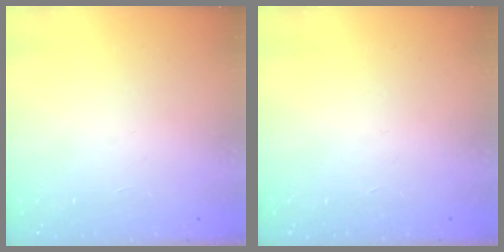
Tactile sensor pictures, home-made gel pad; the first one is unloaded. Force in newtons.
{"total": 0.0}